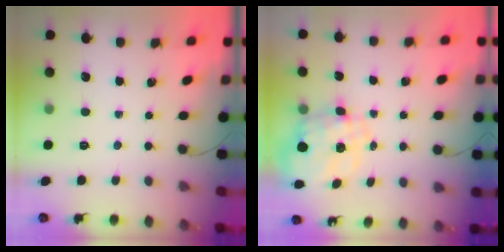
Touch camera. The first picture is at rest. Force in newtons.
{"total": 4.0, "press": 3.6, "slide": 1.7}